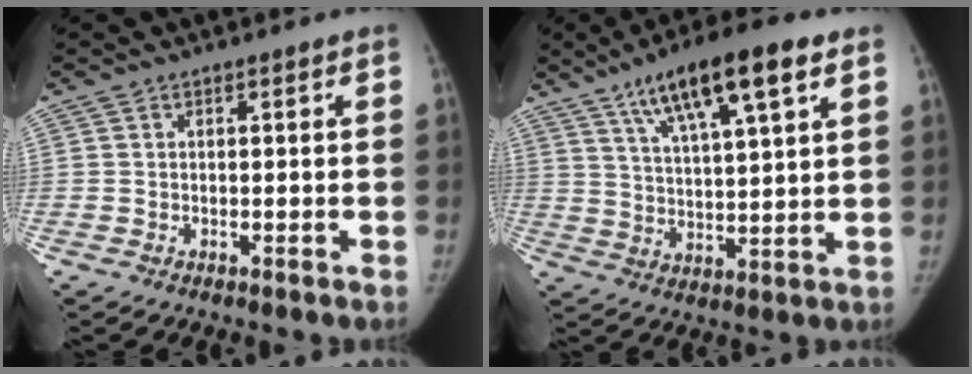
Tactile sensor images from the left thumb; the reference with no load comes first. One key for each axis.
{"total": 15.4, "fx": 8.5, "fy": 3.7, "fz": 12.2, "tx": -0.191, "ty": -0.019, "tz": 0.145}